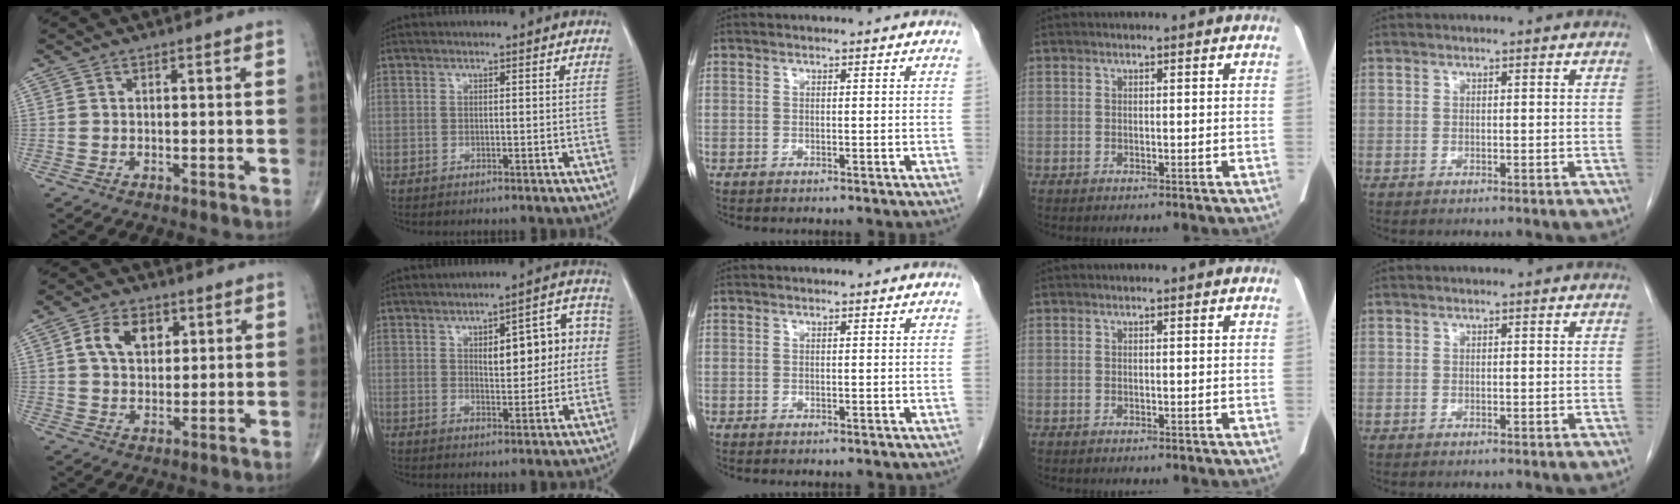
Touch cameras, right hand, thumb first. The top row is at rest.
{"thumb": {"total": 7.9, "force": [2.7, 5.3, 5.2], "torque": [-0.071, -0.004, 0.047]}, "index": {"total": 10.6, "force": [1.7, 4.0, 9.7], "torque": [-0.116, 0.032, 0.025]}}